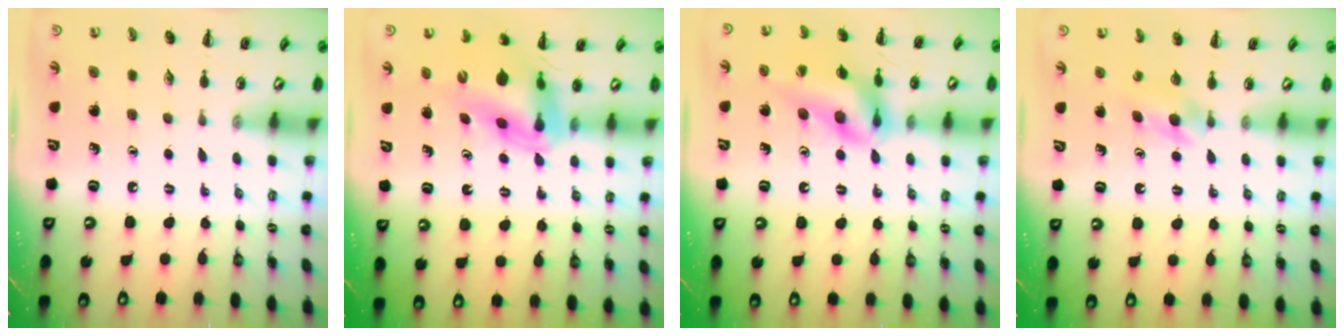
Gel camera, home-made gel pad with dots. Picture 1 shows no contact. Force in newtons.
{"total": 12.6, "press": 12.0, "slide": 3.8}
{"total": 13.1, "press": 12.5, "slide": 4.0}
{"total": 3.4, "press": 3.2, "slide": 1.2}